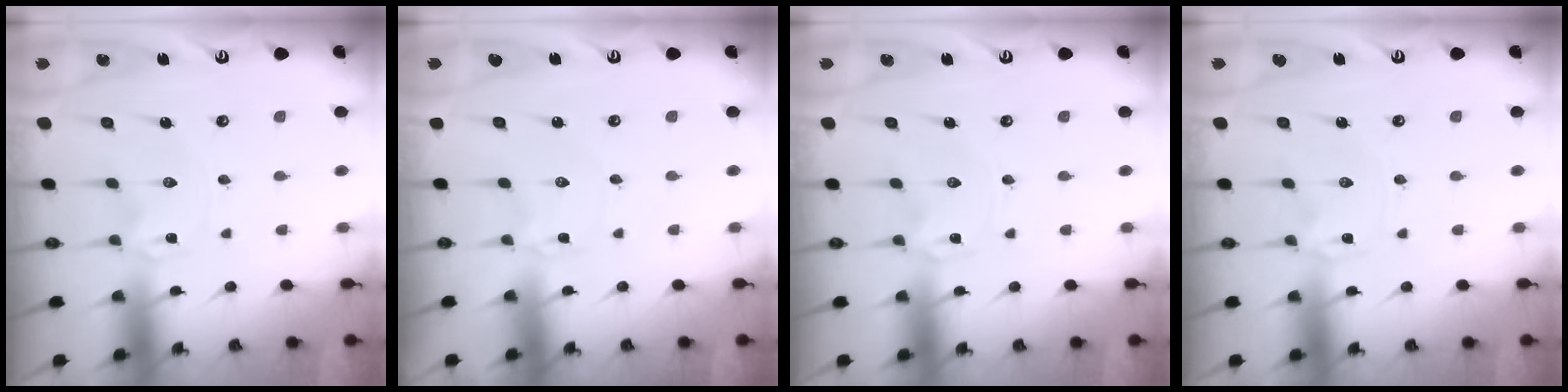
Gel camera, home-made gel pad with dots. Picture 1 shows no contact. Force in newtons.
{"total": 1.8, "press": 1.7, "slide": 0.3}
{"total": 0.0}
{"total": 0.0}